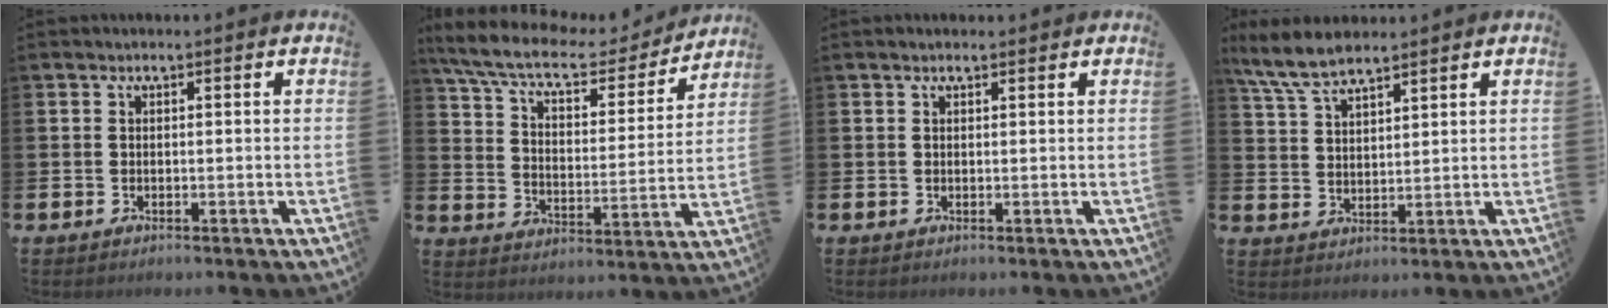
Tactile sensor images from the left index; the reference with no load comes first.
{"total": 9.3, "force": [7.9, 2.5, 4.3], "torque": [-0.113, -0.049, 0.130]}
{"total": 0.8, "force": [0.7, 0.1, 0.3], "torque": [0.004, -0.002, 0.010]}
{"total": 6.9, "force": [6.1, 1.5, 2.6], "torque": [-0.077, -0.014, 0.116]}